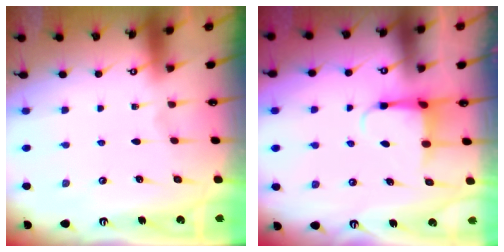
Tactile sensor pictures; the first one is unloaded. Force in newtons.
{"total": 3.9, "press": 3.9, "slide": 0.6}